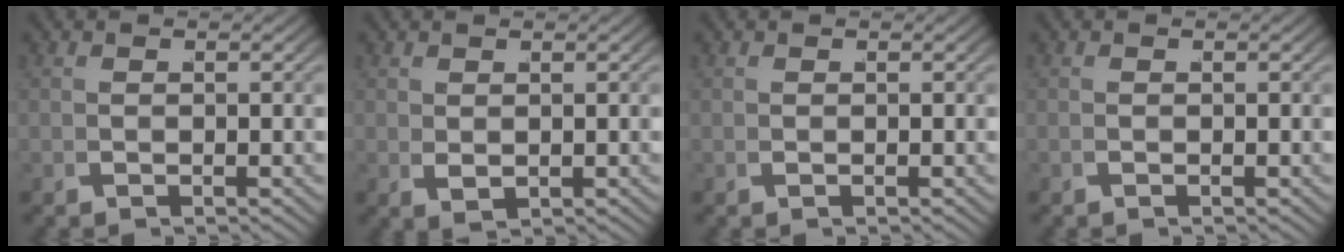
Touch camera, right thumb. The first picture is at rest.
{"total": 1.2, "force": [0.4, 0.5, 1.0], "torque": [-0.021, -0.005, 0.020]}
{"total": 0.0}
{"total": 0.0}